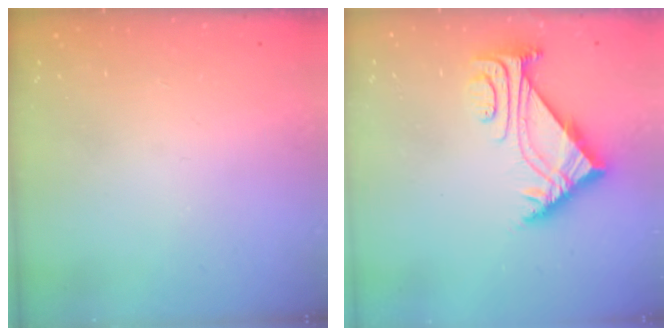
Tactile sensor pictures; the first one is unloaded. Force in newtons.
{"total": 5.6, "press": 5.5, "slide": 1.0}